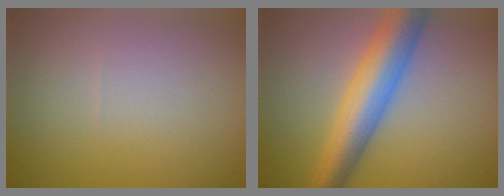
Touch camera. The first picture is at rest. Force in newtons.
{"total": 7.2, "press": 7.2, "slide": 0.2}